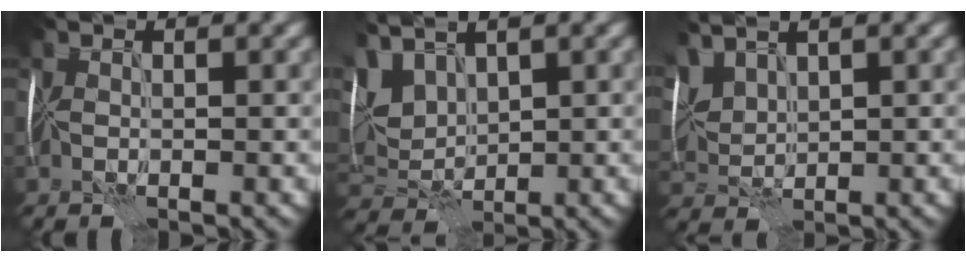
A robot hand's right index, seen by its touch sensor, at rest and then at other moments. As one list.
[{"total": 6.3, "force": [2.9, 3.2, 4.5], "torque": [-0.115, 0.012, 0.055]}, {"total": 4.4, "force": [2.8, 1.8, 2.8], "torque": [-0.077, 0.013, 0.058]}]